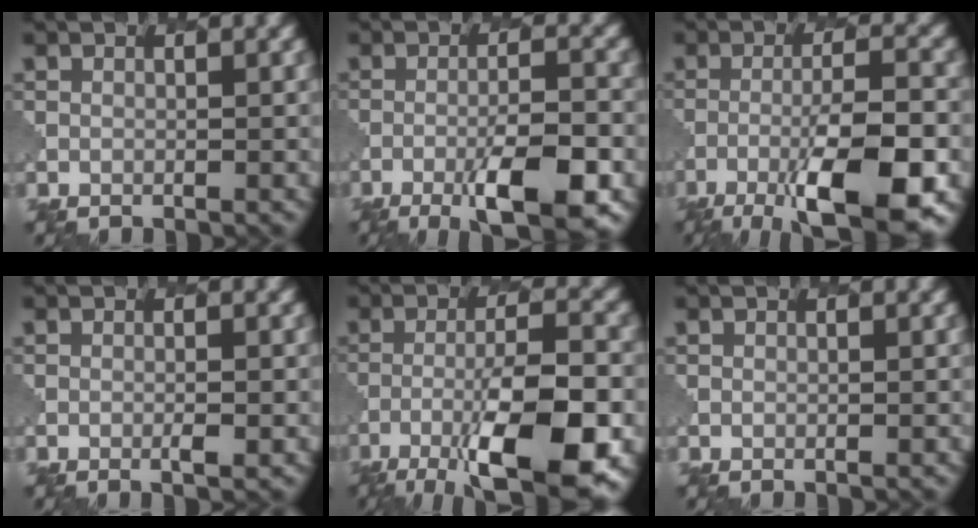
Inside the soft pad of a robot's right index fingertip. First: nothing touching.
{"total": 7.1, "force": [-3.4, 1.6, 6.0], "torque": [-0.101, 0.000, -0.052]}
{"total": 9.9, "force": [-5.0, 2.5, 8.2], "torque": [-0.136, -0.002, -0.082]}
{"total": 1.1, "force": [-0.1, 0.1, 1.0], "torque": [-0.015, 0.002, -0.001]}
{"total": 11.0, "force": [-5.3, 3.2, 9.1], "torque": [-0.154, -0.004, -0.088]}
{"total": 0.0}